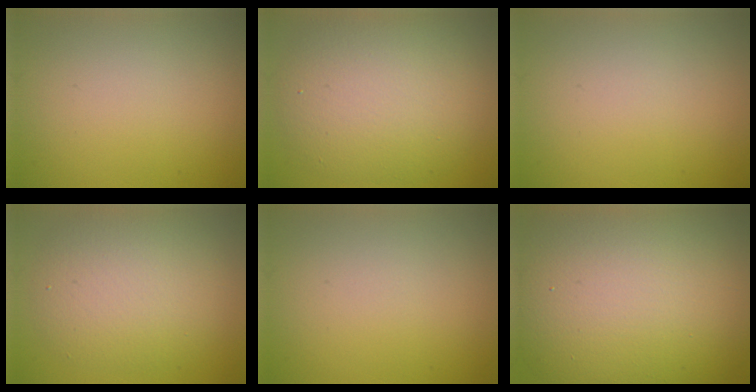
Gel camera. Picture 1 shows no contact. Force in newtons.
{"total": 8.4, "press": 8.4, "slide": 0.2}
{"total": 0.0}
{"total": 6.1, "press": 6.1, "slide": 0.2}
{"total": 0.0}
{"total": 17.9, "press": 17.9, "slide": 1.1}